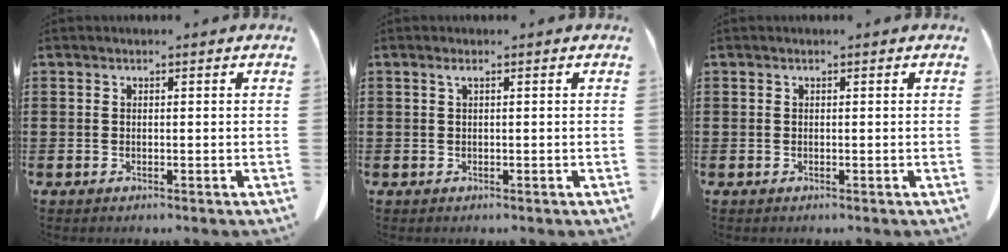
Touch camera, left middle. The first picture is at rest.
{"total": 0.7, "force": [0.1, 0.1, 0.7], "torque": [-0.014, -0.001, 0.002]}
{"total": 0.0}